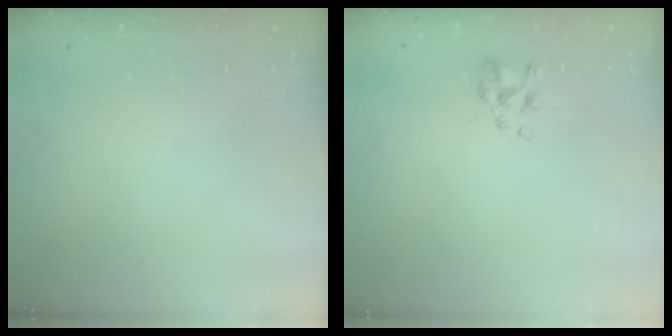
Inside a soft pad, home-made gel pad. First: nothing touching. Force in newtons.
{"total": 1.9, "press": 1.7, "slide": 0.7}